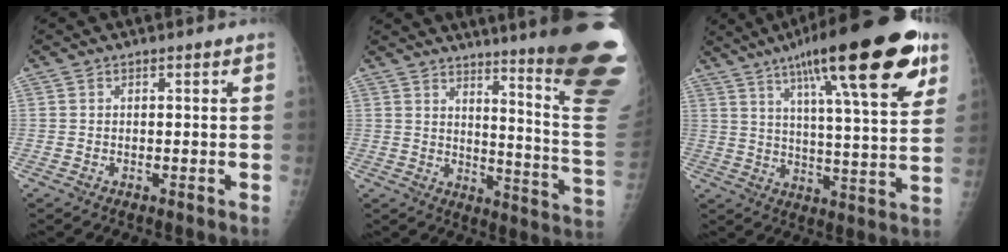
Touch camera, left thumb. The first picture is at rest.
{"total": 25.0, "force": [18.0, 1.4, 17.3], "torque": [-0.178, -0.146, 0.226]}
{"total": 25.9, "force": [13.8, 5.6, 21.2], "torque": [-0.306, -0.021, 0.206]}